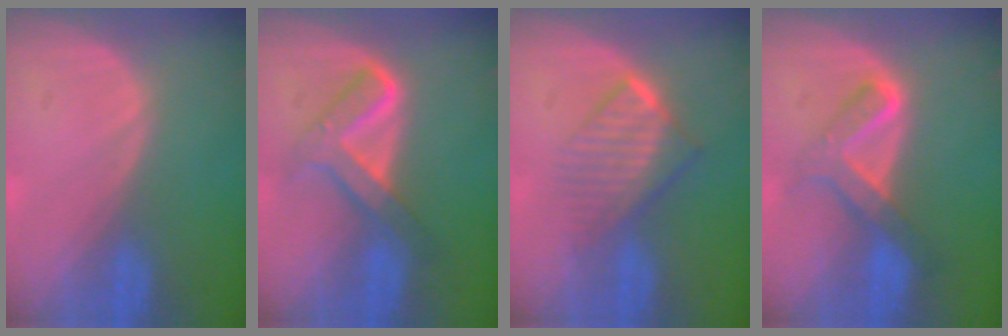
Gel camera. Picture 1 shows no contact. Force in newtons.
{"total": 6.1, "press": 6.1, "slide": 0.2}
{"total": 6.6, "press": 6.0, "slide": 2.9}
{"total": 5.9, "press": 5.7, "slide": 1.6}